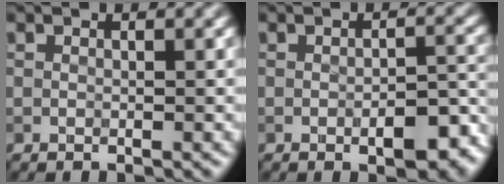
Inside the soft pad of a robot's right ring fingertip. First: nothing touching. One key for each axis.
{"total": 5.1, "fx": -2.2, "fy": 2.0, "fz": 4.2, "tx": -0.056, "ty": -0.005, "tz": -0.025}